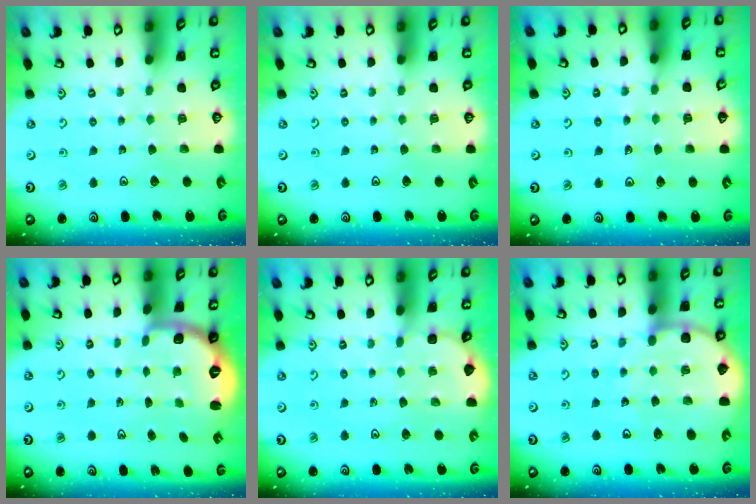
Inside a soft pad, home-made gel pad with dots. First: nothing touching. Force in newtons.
{"total": 0.0}
{"total": 5.4, "press": 5.4, "slide": 0.6}
{"total": 2.6, "press": 1.6, "slide": 2.1}
{"total": 2.9, "press": 2.9, "slide": 0.2}
{"total": 8.9, "press": 8.8, "slide": 1.3}